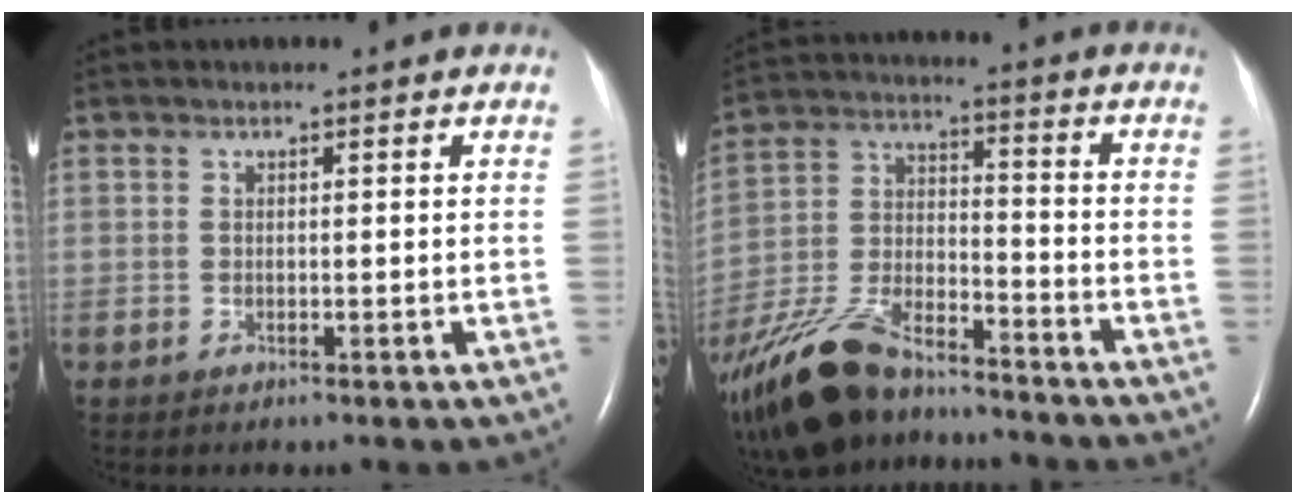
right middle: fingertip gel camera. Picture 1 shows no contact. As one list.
[{"total": 18.3, "force": [-14.6, 5.8, 9.4], "torque": [-0.221, -0.017, -0.268]}]